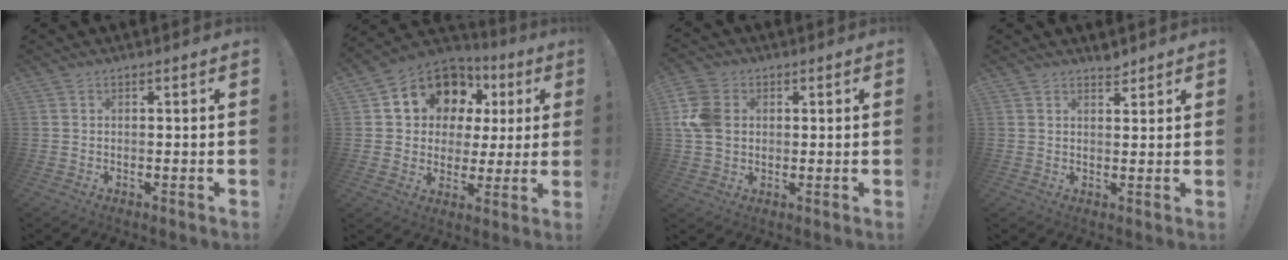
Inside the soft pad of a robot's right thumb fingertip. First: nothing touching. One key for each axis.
{"total": 12.5, "fx": 6.3, "fy": 9.5, "fz": 5.1, "tx": -0.084, "ty": -0.040, "tz": 0.127}
{"total": 10.5, "fx": 1.2, "fy": 8.5, "fz": 6.2, "tx": -0.132, "ty": 0.005, "tz": 0.026}
{"total": 2.5, "fx": 2.3, "fy": 0.5, "fz": 0.6, "tx": 0.013, "ty": -0.021, "tz": 0.038}